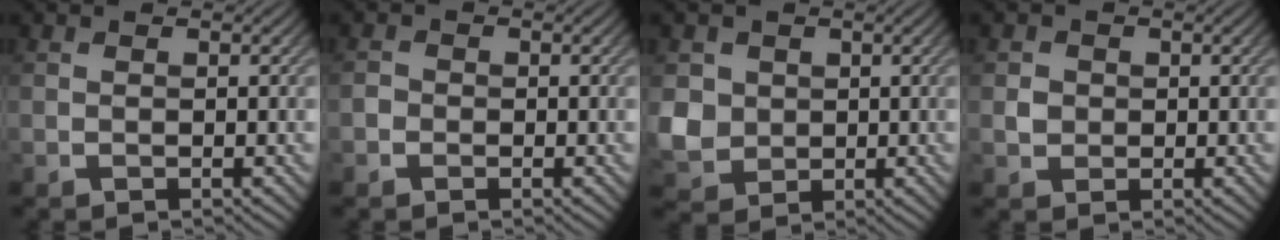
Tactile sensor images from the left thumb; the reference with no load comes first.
{"total": 0.8, "force": [-0.5, 0.7, 0.1], "torque": [0.002, 0.004, -0.014]}
{"total": 4.9, "force": [0.8, 4.5, 1.7], "torque": [-0.060, -0.006, 0.011]}
{"total": 1.4, "force": [0.3, 1.3, 0.3], "torque": [-0.005, 0.001, 0.004]}